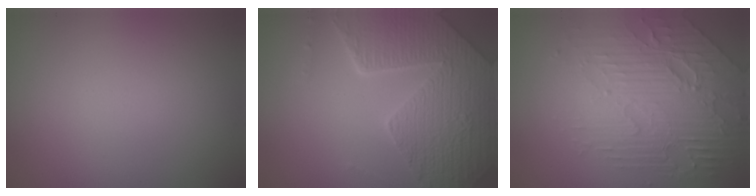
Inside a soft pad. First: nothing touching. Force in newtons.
{"total": 7.5, "press": 5.6, "slide": 5.0}
{"total": 6.3, "press": 4.6, "slide": 4.3}